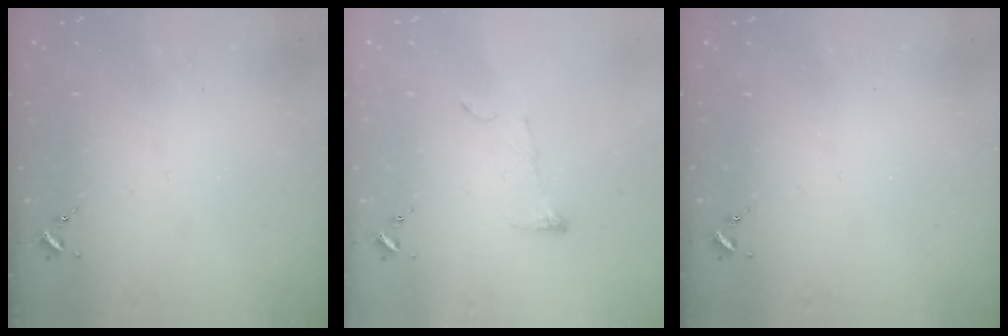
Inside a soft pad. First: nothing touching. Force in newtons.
{"total": 6.3, "press": 6.3, "slide": 0.3}
{"total": 0.0}